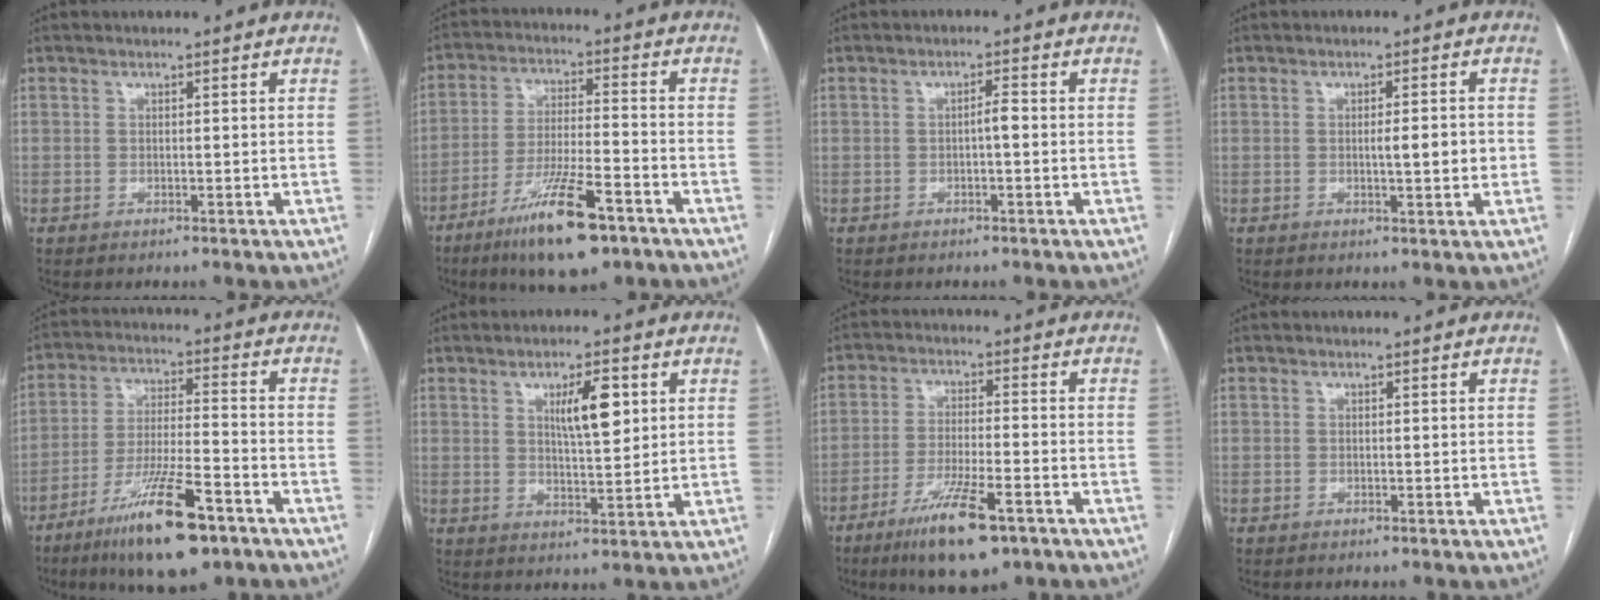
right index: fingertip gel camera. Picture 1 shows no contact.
{"total": 13.1, "force": [-8.1, 2.1, 10.1], "torque": [-0.190, -0.022, -0.137]}
{"total": 1.7, "force": [-0.3, 0.3, 1.7], "torque": [-0.026, 0.004, -0.006]}
{"total": 3.6, "force": [-0.2, 0.5, 3.5], "torque": [-0.055, -0.001, -0.002]}
{"total": 14.5, "force": [-8.9, 2.2, 11.2], "torque": [-0.211, -0.025, -0.152]}
{"total": 6.8, "force": [2.4, 1.6, 6.1], "torque": [-0.102, 0.002, 0.042]}
{"total": 10.8, "force": [-6.5, 1.8, 8.4], "torque": [-0.156, -0.021, -0.107]}
{"total": 0.0}